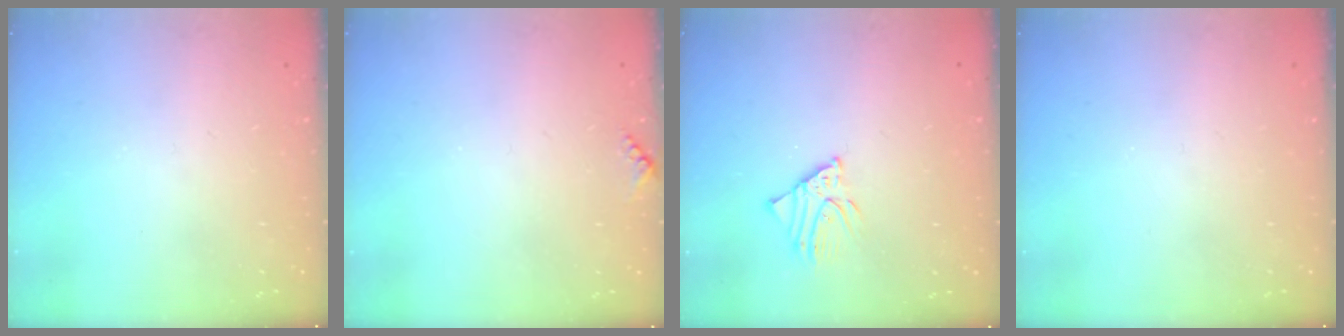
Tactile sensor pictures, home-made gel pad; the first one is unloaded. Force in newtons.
{"total": 4.4, "press": 4.2, "slide": 1.5}
{"total": 3.2, "press": 3.2, "slide": 0.3}
{"total": 0.0}